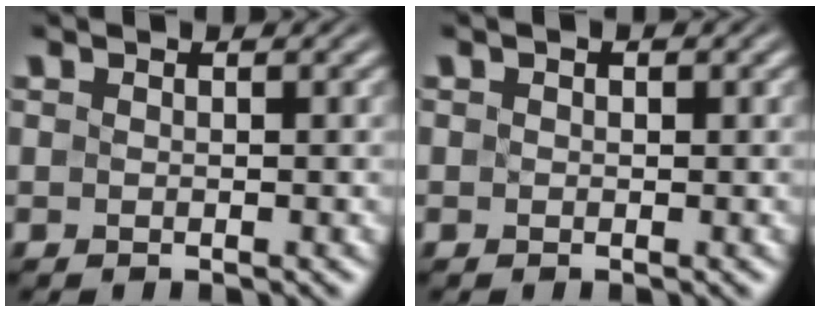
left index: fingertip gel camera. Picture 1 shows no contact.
{"total": 0.6, "force": [0.2, 0.4, 0.3], "torque": [-0.004, -0.001, 0.000]}